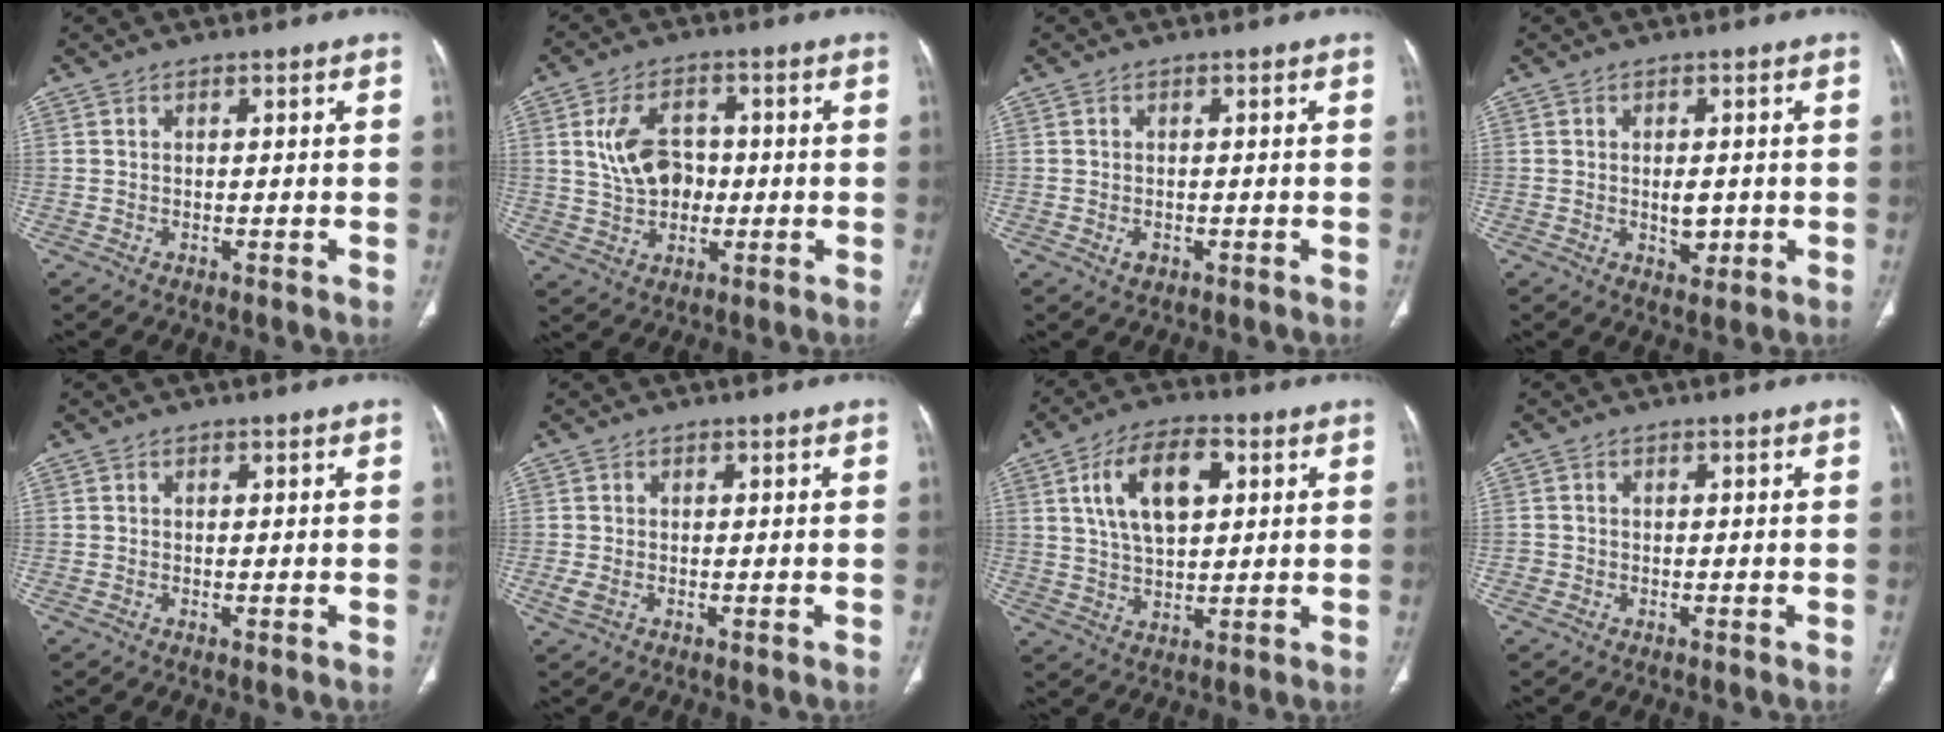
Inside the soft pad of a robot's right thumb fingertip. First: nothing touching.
{"total": 9.7, "force": [0.7, 6.8, 6.8], "torque": [-0.104, 0.009, 0.017]}
{"total": 1.7, "force": [-0.6, 1.2, 1.0], "torque": [-0.012, 0.003, -0.004]}
{"total": 3.7, "force": [-0.3, 2.2, 2.9], "torque": [-0.034, -0.002, 0.002]}
{"total": 0.0}
{"total": 1.8, "force": [-0.3, 1.1, 1.4], "torque": [-0.038, -0.002, -0.003]}
{"total": 12.6, "force": [3.9, 6.7, 9.9], "torque": [-0.165, 0.002, 0.070]}
{"total": 1.0, "force": [-0.3, 0.9, 0.1], "torque": [0.004, 0.006, -0.007]}